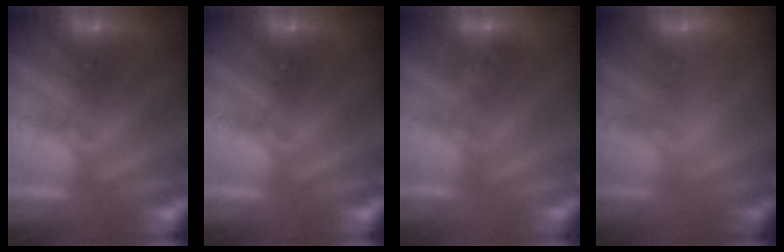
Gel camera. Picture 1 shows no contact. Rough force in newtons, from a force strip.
{"total": 0.0}
{"total": 2.9}
{"total": 2.3}